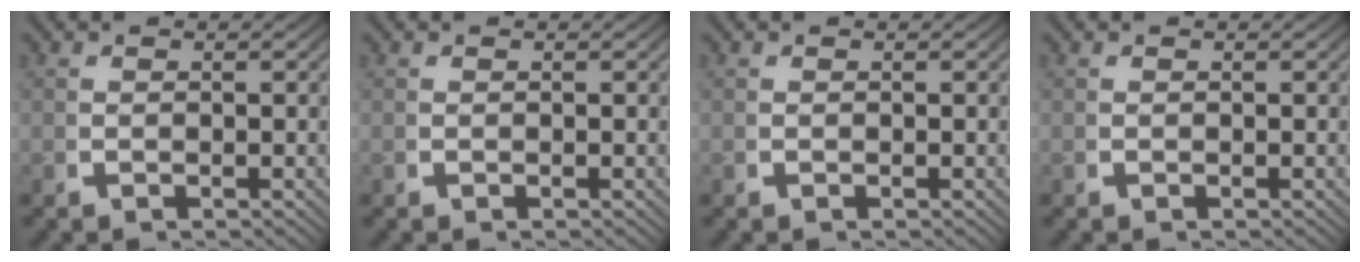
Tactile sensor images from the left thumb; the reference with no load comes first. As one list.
[{"total": 0.0}, {"total": 0.0}, {"total": 0.0}]